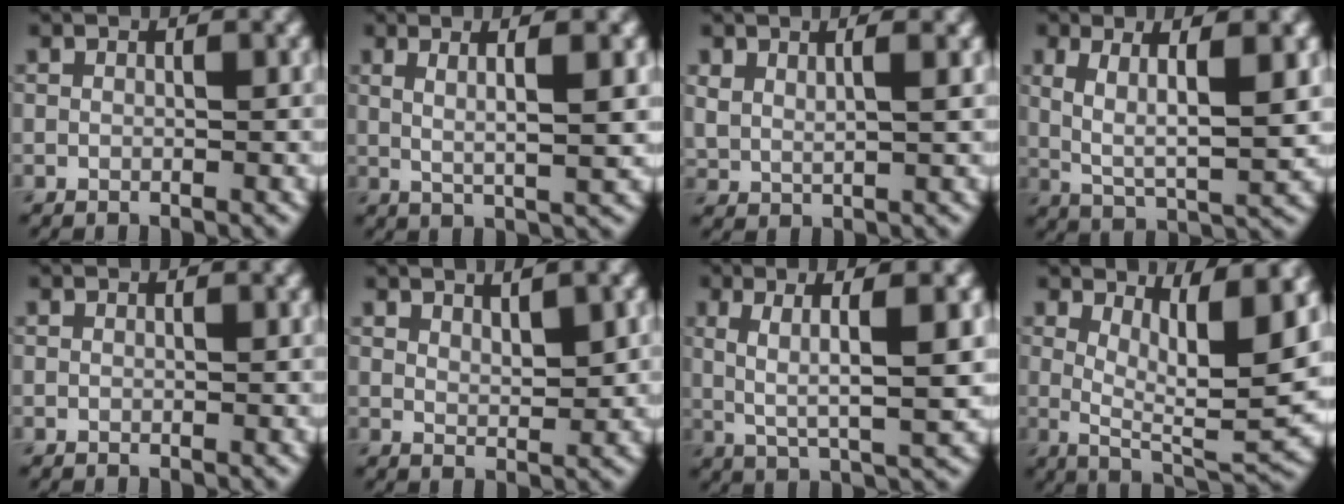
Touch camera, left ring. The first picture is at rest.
{"total": 4.6, "force": [1.6, 1.0, 4.2], "torque": [-0.063, -0.002, 0.025]}
{"total": 2.4, "force": [1.4, 0.8, 1.7], "torque": [-0.028, -0.003, 0.026]}
{"total": 5.8, "force": [1.7, 1.9, 5.3], "torque": [-0.101, -0.006, 0.033]}
{"total": 0.0}
{"total": 2.7, "force": [1.8, 0.7, 1.9], "torque": [-0.030, -0.002, 0.033]}
{"total": 6.4, "force": [1.5, 1.5, 6.1], "torque": [-0.106, 0.003, 0.029]}
{"total": 7.7, "force": [2.8, 2.0, 6.9], "torque": [-0.106, -0.018, 0.052]}